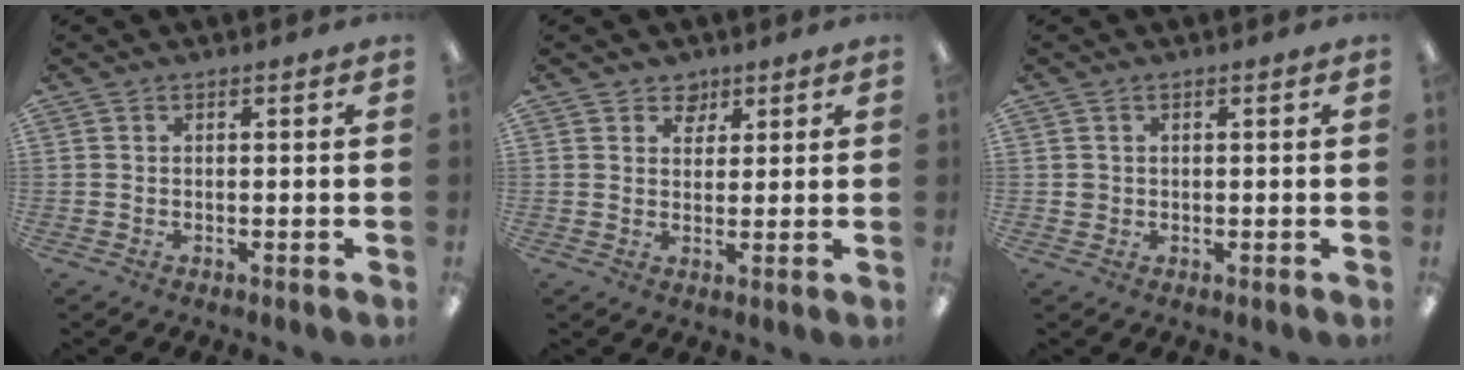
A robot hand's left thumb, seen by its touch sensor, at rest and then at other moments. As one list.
[{"total": 4.2, "force": [3.0, 2.8, 0.4], "torque": [0.002, -0.014, 0.051]}, {"total": 1.5, "force": [0.3, 1.4, 0.3], "torque": [-0.009, 0.004, 0.005]}]